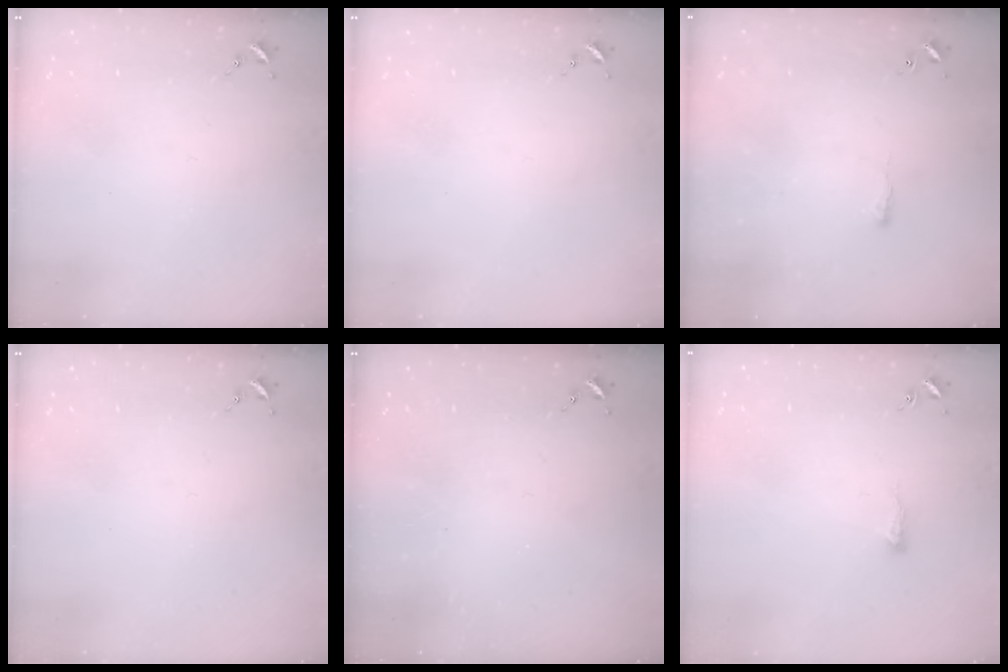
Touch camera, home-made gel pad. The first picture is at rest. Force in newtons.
{"total": 0.0}
{"total": 2.1, "press": 2.1, "slide": 0.5}
{"total": 0.0}
{"total": 0.0}
{"total": 5.3, "press": 5.3, "slide": 0.7}